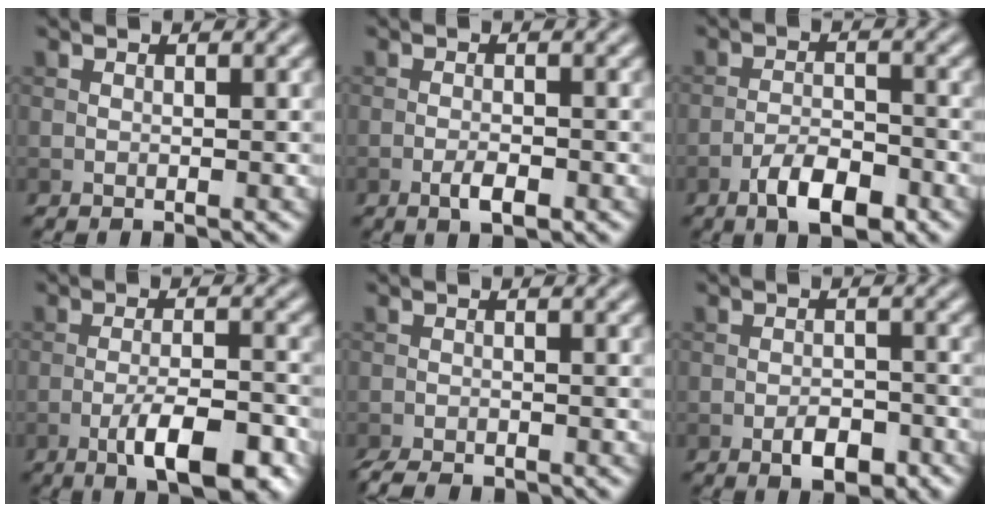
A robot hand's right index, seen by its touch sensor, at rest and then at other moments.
{"total": 2.2, "force": [-1.1, 0.7, 1.7], "torque": [-0.033, 0.000, -0.022]}
{"total": 4.7, "force": [-2.9, 1.8, 3.3], "torque": [-0.054, 0.003, -0.053]}
{"total": 6.9, "force": [-3.6, 1.9, 5.6], "torque": [-0.094, 0.003, -0.057]}
{"total": 3.1, "force": [-2.8, 0.7, 1.3], "torque": [-0.026, -0.009, -0.051]}
{"total": 3.1, "force": [-1.7, 1.5, 2.2], "torque": [-0.031, 0.003, -0.028]}